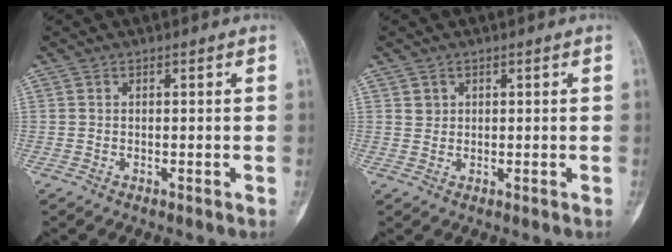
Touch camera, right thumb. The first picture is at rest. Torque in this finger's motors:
{"motor_torque": [0.12, 0.48, 0.16, -0.01, 0.03]}